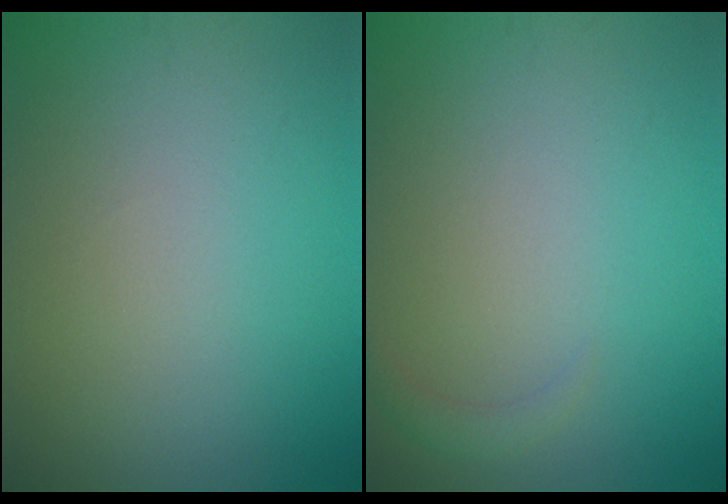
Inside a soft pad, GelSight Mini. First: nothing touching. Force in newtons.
{"total": 0.9, "press": 0.9, "slide": 0.1}